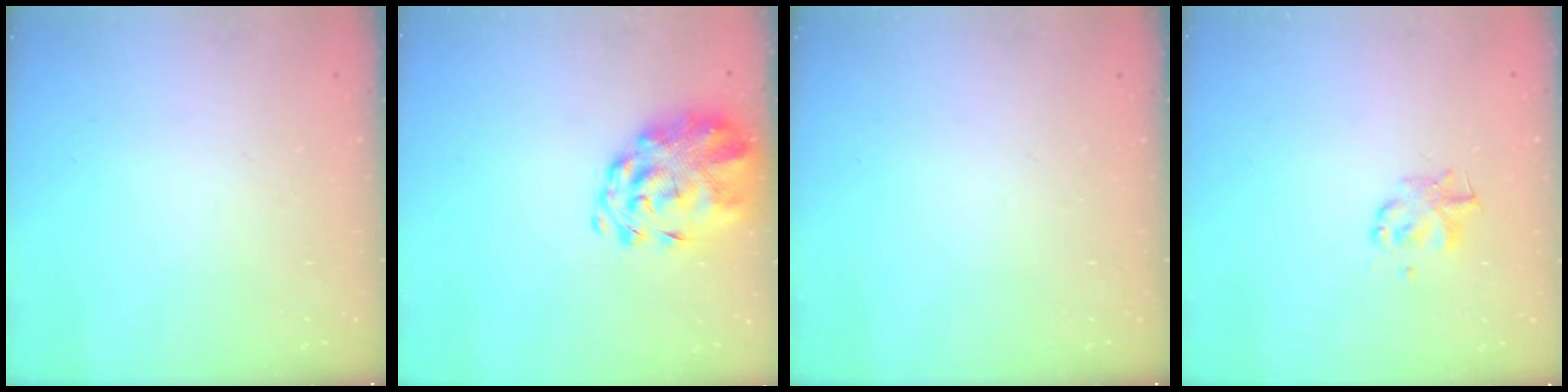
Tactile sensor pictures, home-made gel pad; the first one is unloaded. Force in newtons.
{"total": 4.8, "press": 4.5, "slide": 1.7}
{"total": 0.0}
{"total": 2.2, "press": 2.1, "slide": 0.4}